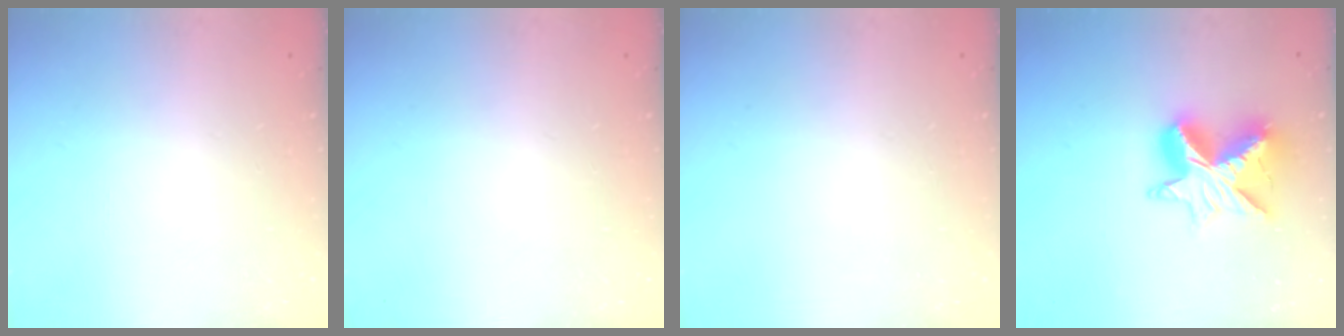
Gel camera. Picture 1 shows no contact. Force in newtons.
{"total": 0.0}
{"total": 0.0}
{"total": 12.1, "press": 12.0, "slide": 1.0}